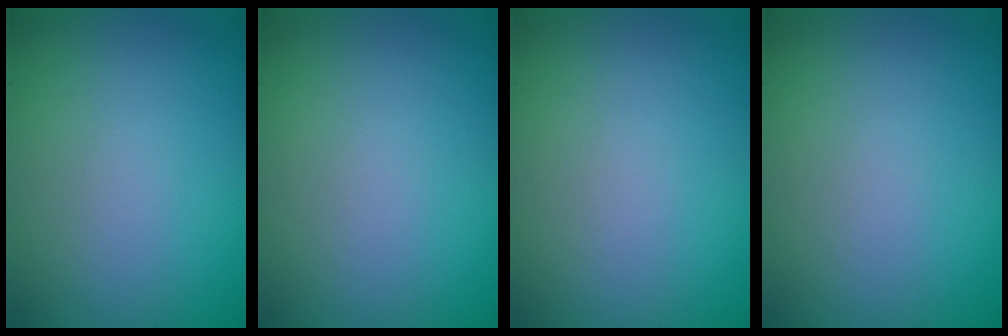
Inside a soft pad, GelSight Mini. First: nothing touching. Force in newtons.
{"total": 0.0}
{"total": 0.0}
{"total": 0.0}